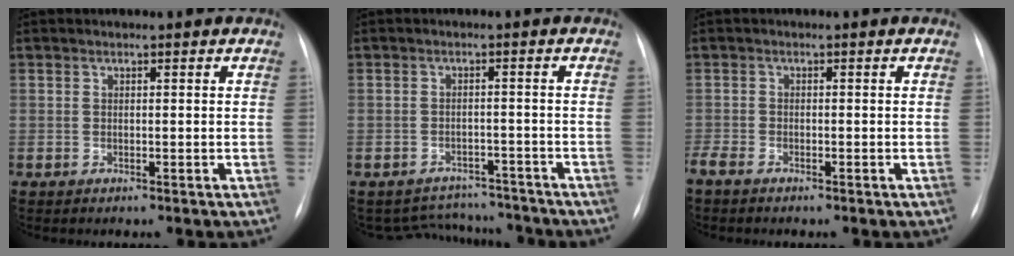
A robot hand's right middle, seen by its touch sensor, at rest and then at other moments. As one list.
[{"total": 7.3, "force": [-7.0, 2.2, -0.8], "torque": [0.013, 0.022, -0.093]}, {"total": 3.0, "force": [-2.3, 1.1, 1.6], "torque": [-0.034, -0.005, -0.037]}]